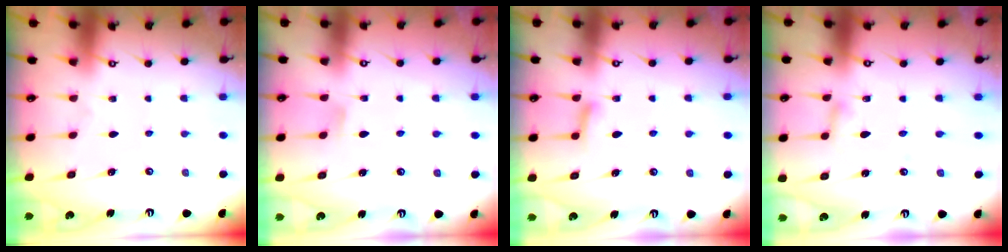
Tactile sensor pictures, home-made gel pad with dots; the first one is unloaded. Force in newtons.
{"total": 3.6, "press": 3.5, "slide": 0.6}
{"total": 6.5, "press": 6.5, "slide": 0.9}
{"total": 2.7, "press": 2.7, "slide": 0.3}